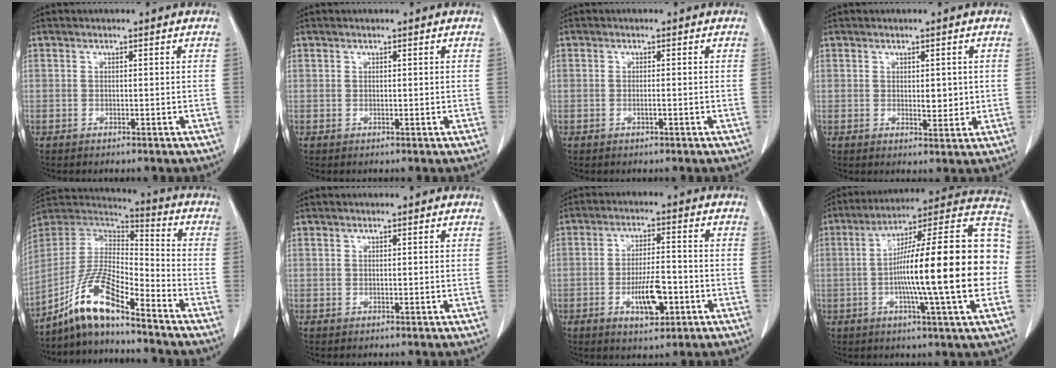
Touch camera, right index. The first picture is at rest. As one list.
[{"total": 0.0}, {"total": 0.7, "force": [-0.2, 0.0, 0.7], "torque": [-0.015, -0.001, -0.002]}, {"total": 2.9, "force": [0.3, 1.5, 2.5], "torque": [-0.030, -0.006, 0.010]}, {"total": 11.6, "force": [-8.7, 2.1, 7.5], "torque": [-0.154, 0.021, -0.164]}, {"total": 0.0}, {"total": 7.3, "force": [-2.6, 2.3, 6.4], "torque": [-0.115, 0.000, -0.039]}, {"total": 24.0, "force": [-2.0, 1.3, 23.9], "torque": [-0.305, 0.027, -0.042]}]